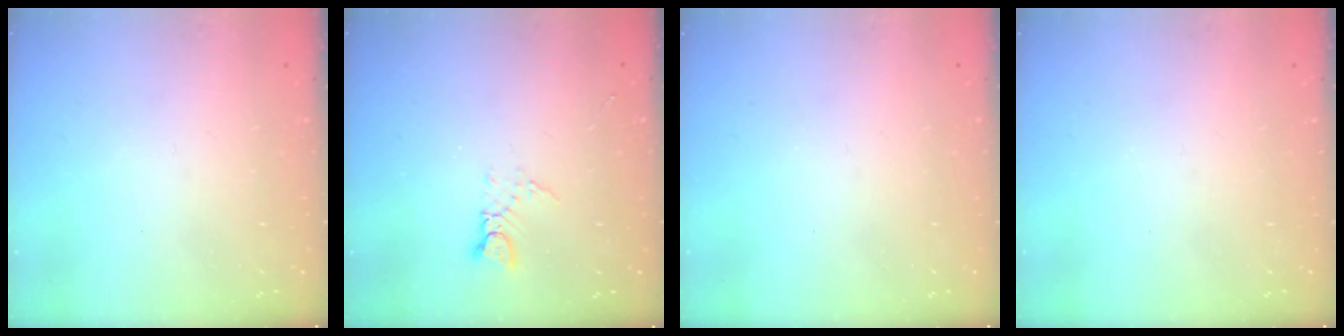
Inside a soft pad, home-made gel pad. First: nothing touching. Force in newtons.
{"total": 3.4, "press": 3.4, "slide": 0.2}
{"total": 0.0}
{"total": 0.0}